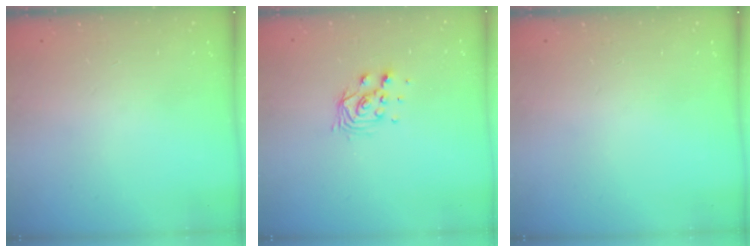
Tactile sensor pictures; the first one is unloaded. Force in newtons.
{"total": 7.0, "press": 7.0, "slide": 0.4}
{"total": 0.0}